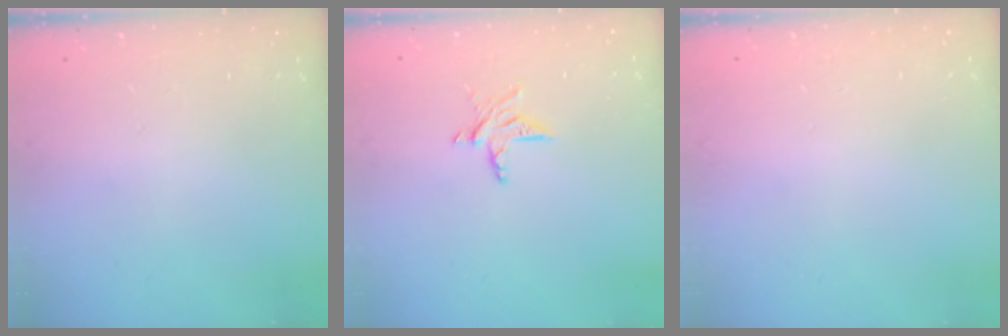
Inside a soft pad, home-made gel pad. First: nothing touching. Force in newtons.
{"total": 6.9, "press": 6.9, "slide": 0.6}
{"total": 0.0}